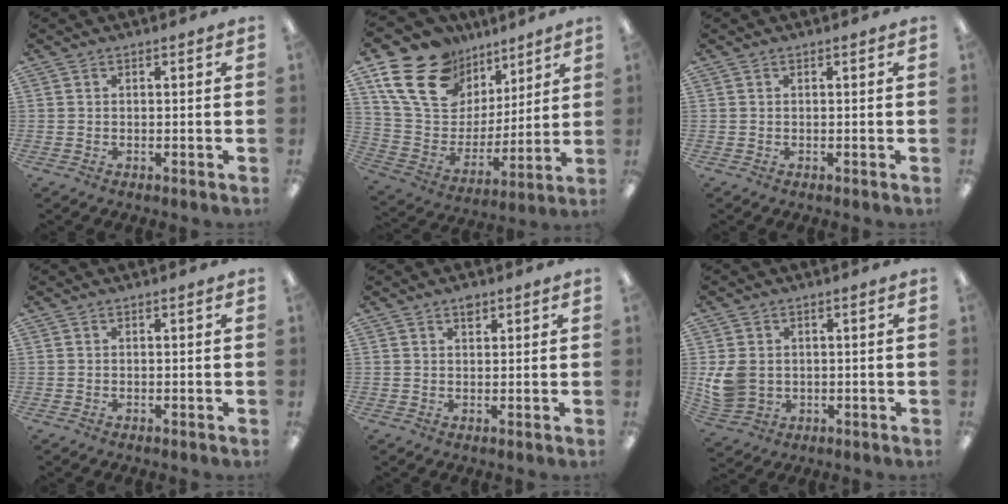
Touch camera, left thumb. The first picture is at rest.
{"total": 21.4, "force": [12.2, 14.5, 9.8], "torque": [-0.184, -0.049, 0.233]}
{"total": 0.0}
{"total": 0.0}
{"total": 2.2, "force": [1.6, 1.2, 1.0], "torque": [-0.007, -0.005, 0.025]}
{"total": 7.4, "force": [0.4, 6.2, 4.0], "torque": [-0.095, 0.008, 0.012]}